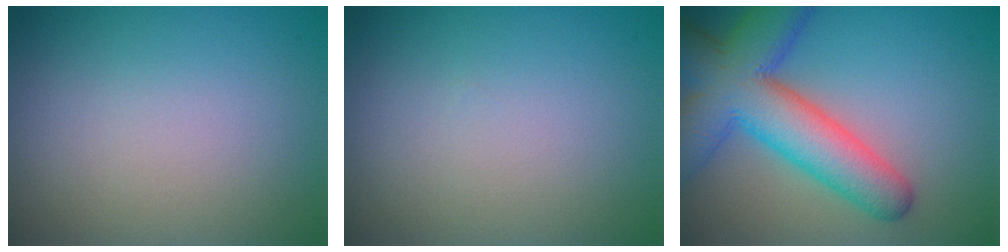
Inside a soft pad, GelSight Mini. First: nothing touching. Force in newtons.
{"total": 0.0}
{"total": 9.9, "press": 9.9, "slide": 0.4}